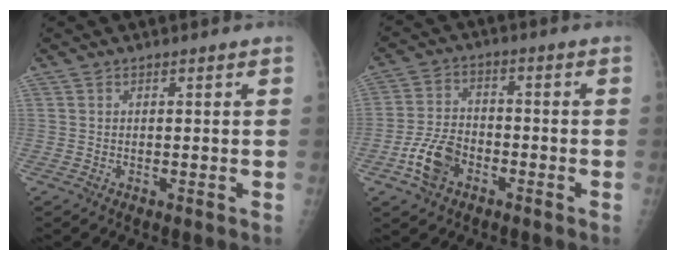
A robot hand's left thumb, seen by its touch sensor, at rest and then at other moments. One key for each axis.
{"total": 8.2, "fx": -3.9, "fy": 5.3, "fz": 5.0, "tx": -0.094, "ty": 0.022, "tz": -0.073}